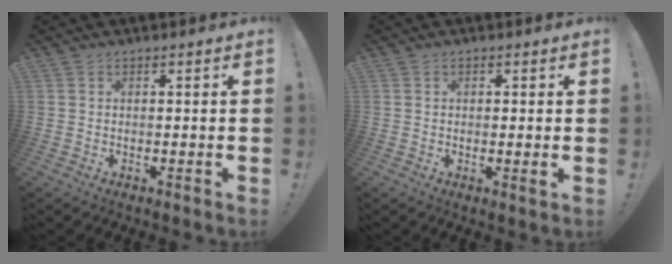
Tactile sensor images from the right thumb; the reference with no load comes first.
{"total": 1.5, "force": [0.1, 0.2, 1.5], "torque": [-0.019, -0.003, -0.001]}